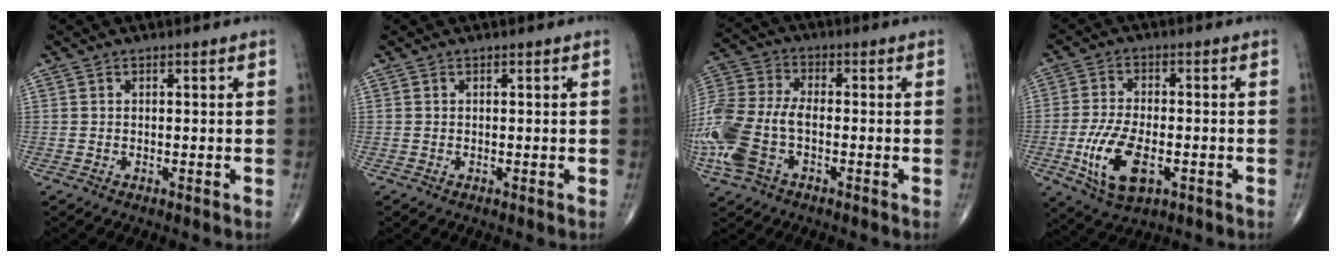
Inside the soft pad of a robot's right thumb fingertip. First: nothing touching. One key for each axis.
{"total": 0.0}
{"total": 16.1, "fx": -4.3, "fy": 9.2, "fz": 12.5, "tx": -0.309, "ty": 0.017, "tz": -0.083}
{"total": 11.2, "fx": -3.5, "fy": 5.6, "fz": 9.0, "tx": -0.175, "ty": 0.003, "tz": -0.057}